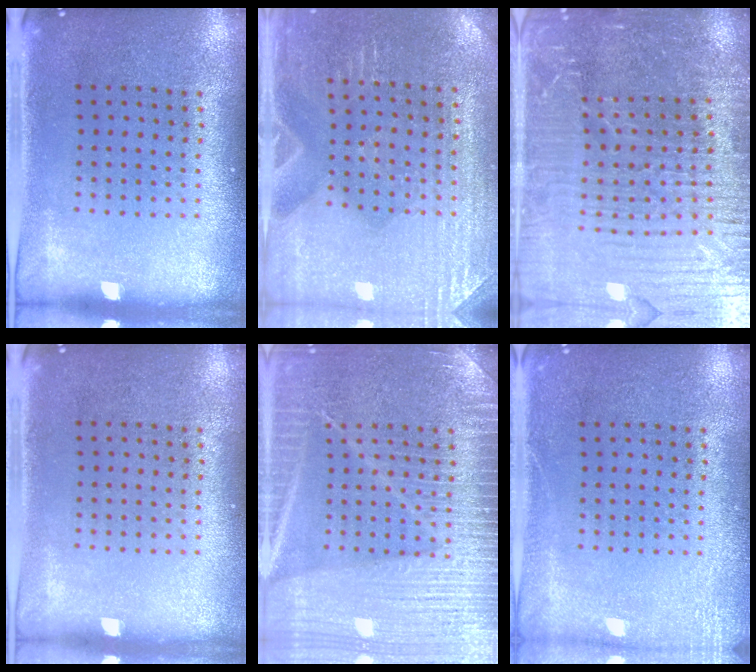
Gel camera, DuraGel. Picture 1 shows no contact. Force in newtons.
{"total": 3.0, "press": 3.0, "slide": 0.2}
{"total": 4.8, "press": 4.5, "slide": 1.6}
{"total": 0.0}
{"total": 6.8, "press": 6.7, "slide": 0.8}
{"total": 2.1, "press": 2.1, "slide": 0.3}